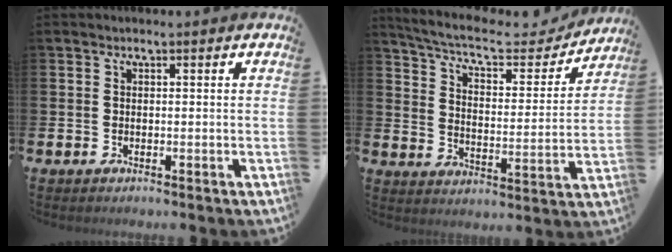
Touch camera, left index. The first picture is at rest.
{"total": 8.2, "force": [7.2, 2.1, 3.3], "torque": [-0.091, -0.044, 0.121]}